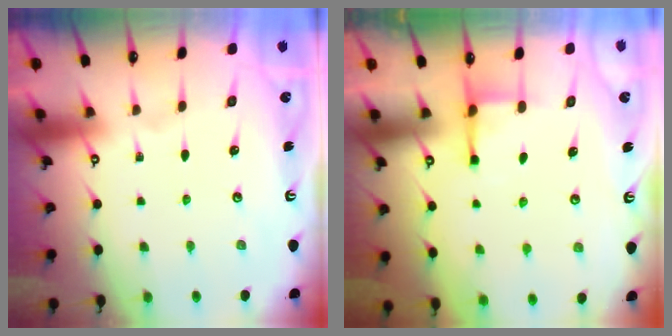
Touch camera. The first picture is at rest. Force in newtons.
{"total": 2.5, "press": 2.4, "slide": 0.5}